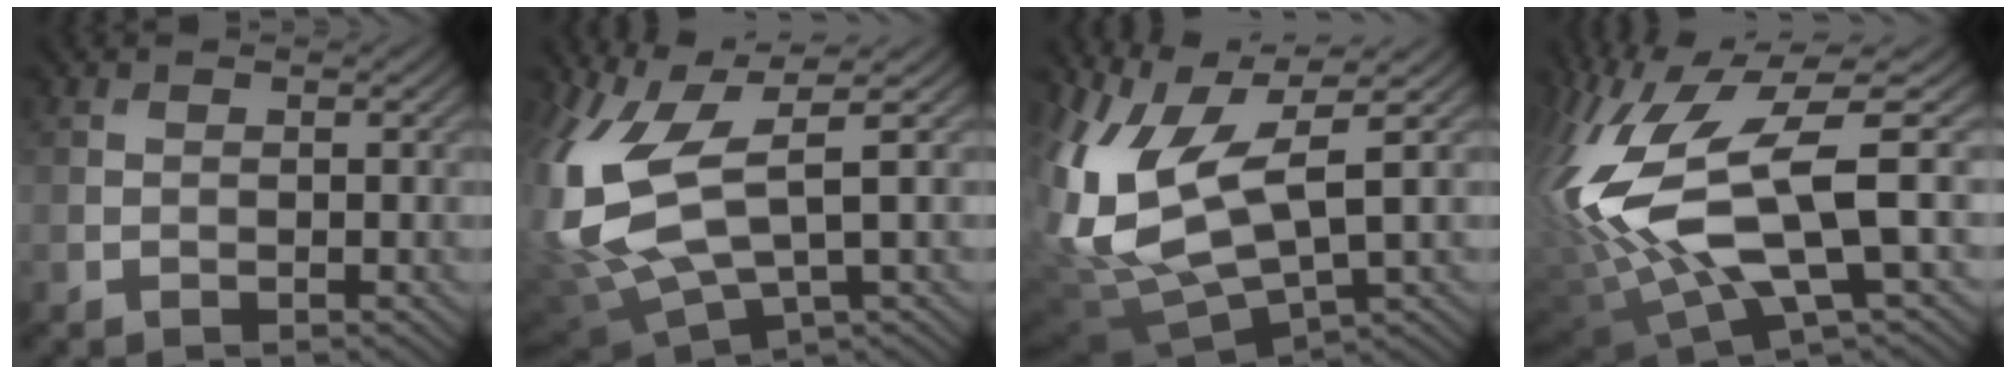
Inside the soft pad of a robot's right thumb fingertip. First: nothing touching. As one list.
[{"total": 14.2, "force": [0.5, 5.9, 13.0], "torque": [-0.320, -0.021, 0.030]}, {"total": 14.6, "force": [2.4, 6.3, 13.0], "torque": [-0.313, -0.014, 0.064]}, {"total": 17.6, "force": [-0.5, 6.4, 16.4], "torque": [-0.385, -0.018, 0.018]}]